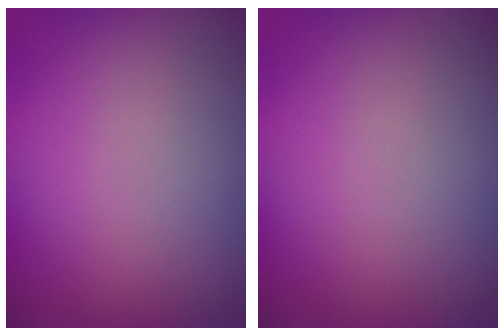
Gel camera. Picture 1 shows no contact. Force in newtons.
{"total": 0.0}